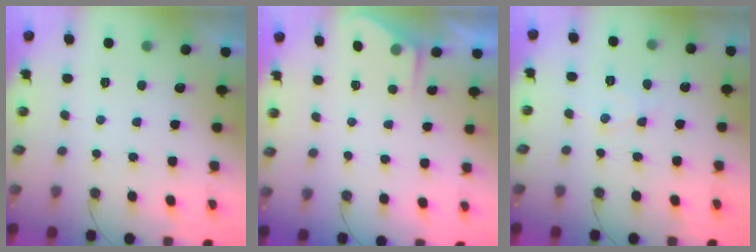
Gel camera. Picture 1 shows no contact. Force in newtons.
{"total": 2.2, "press": 2.2, "slide": 0.4}
{"total": 7.0, "press": 7.0, "slide": 0.4}